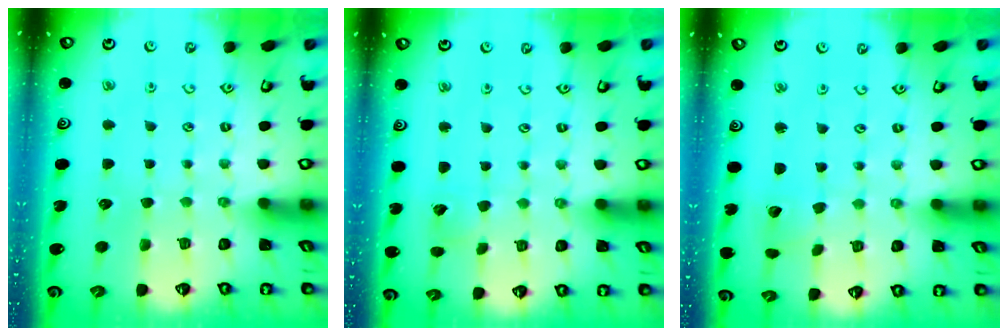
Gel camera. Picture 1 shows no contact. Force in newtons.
{"total": 2.4, "press": 2.3, "slide": 0.3}
{"total": 2.4, "press": 2.4, "slide": 0.2}